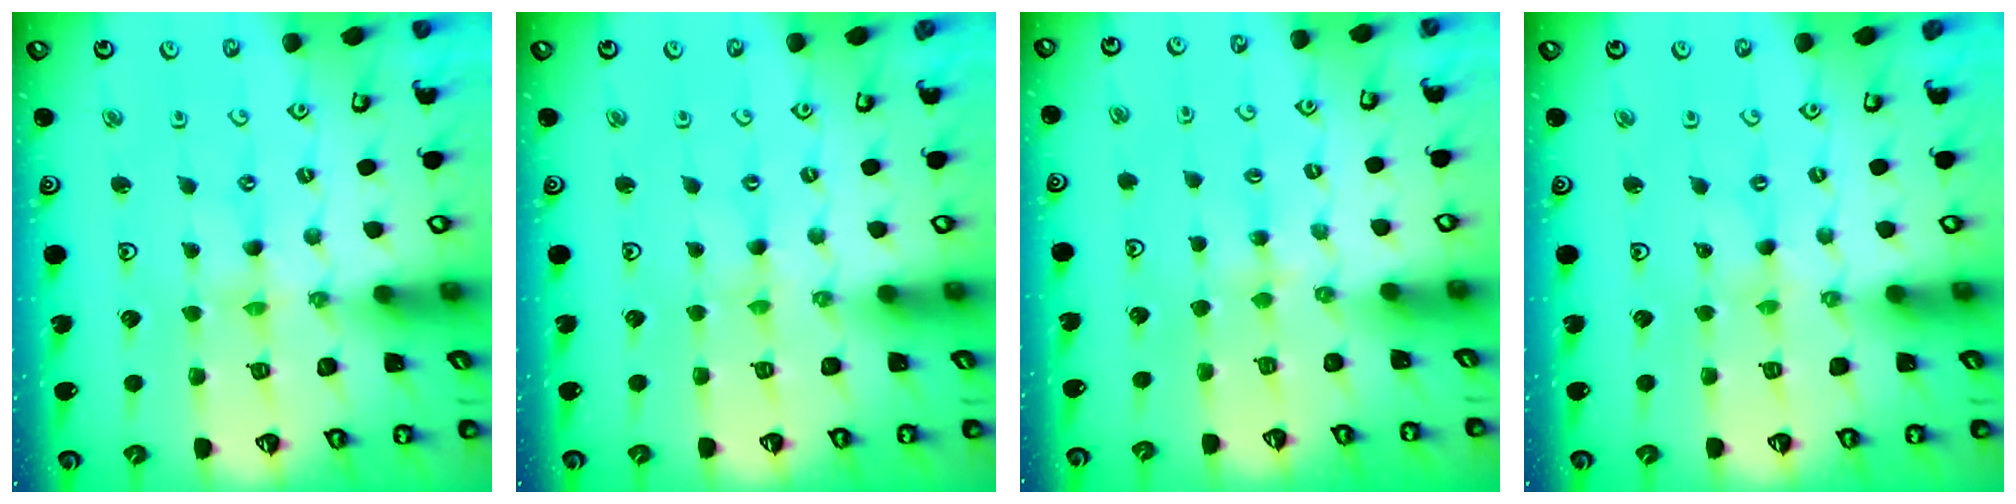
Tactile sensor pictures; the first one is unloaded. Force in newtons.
{"total": 0.0}
{"total": 3.5, "press": 3.4, "slide": 0.4}
{"total": 0.0}